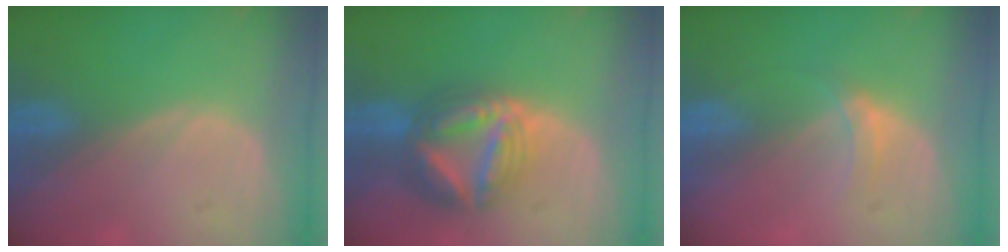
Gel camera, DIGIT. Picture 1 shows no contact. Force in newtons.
{"total": 9.1, "press": 9.1, "slide": 0.9}
{"total": 2.9, "press": 2.5, "slide": 1.5}